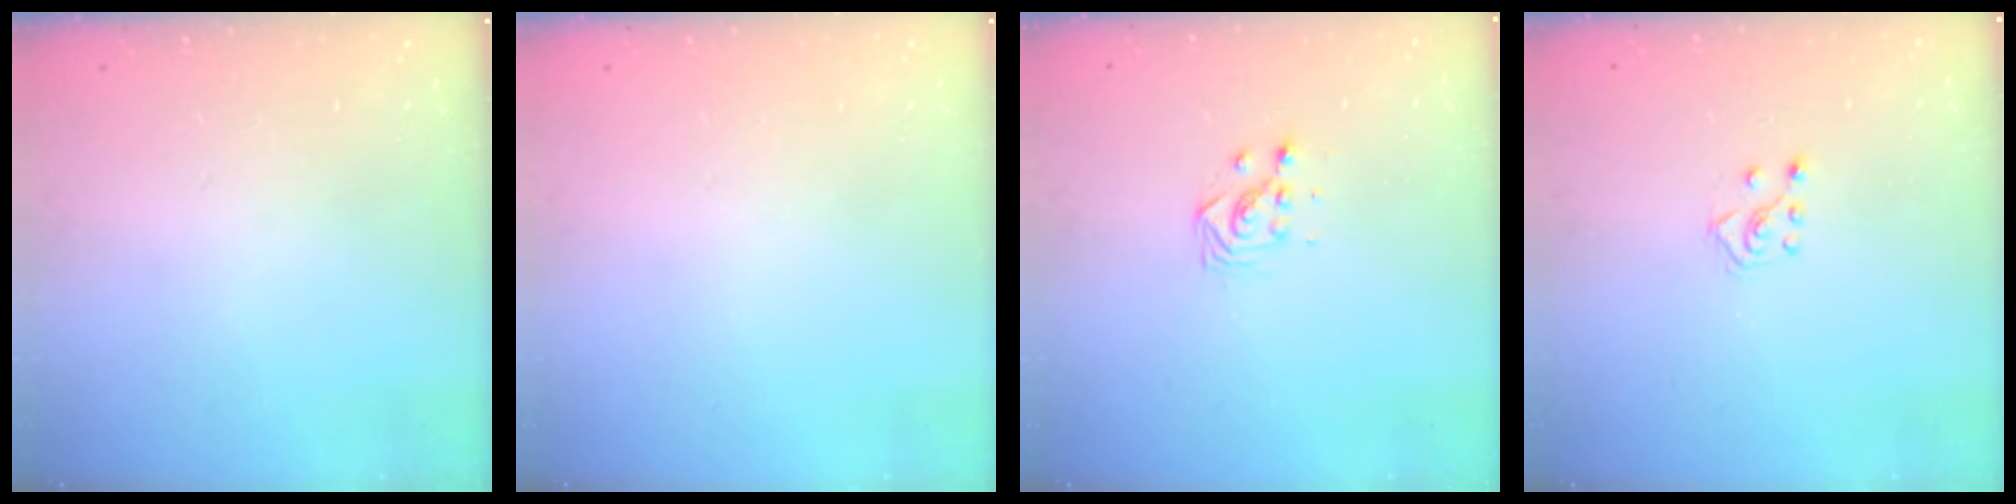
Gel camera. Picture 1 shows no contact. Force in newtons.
{"total": 0.0}
{"total": 3.2, "press": 3.2, "slide": 0.5}
{"total": 4.9, "press": 4.8, "slide": 0.8}